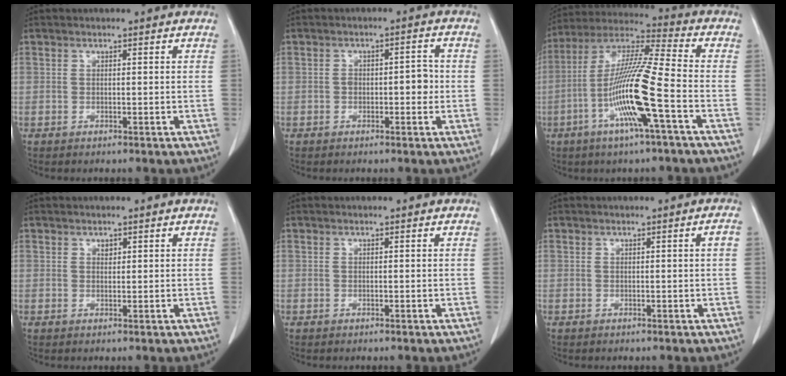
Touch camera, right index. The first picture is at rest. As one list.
[{"total": 3.4, "force": [-0.6, 1.7, 2.8], "torque": [-0.036, 0.012, -0.007]}, {"total": 15.3, "force": [-4.9, -0.2, 14.5], "torque": [-0.290, -0.004, -0.101]}, {"total": 0.7, "force": [0.4, 0.4, 0.3], "torque": [-0.003, -0.003, 0.006]}, {"total": 0.0}, {"total": 1.0, "force": [0.0, -0.2, 1.0], "torque": [-0.014, 0.001, 0.002]}]